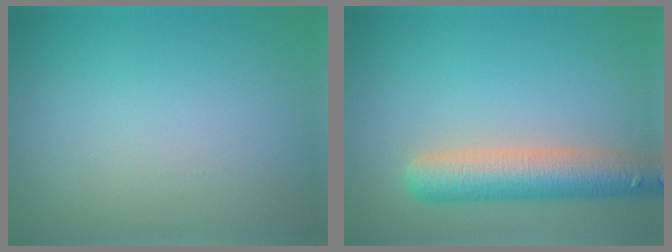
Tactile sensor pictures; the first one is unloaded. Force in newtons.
{"total": 6.3, "press": 6.3, "slide": 0.3}